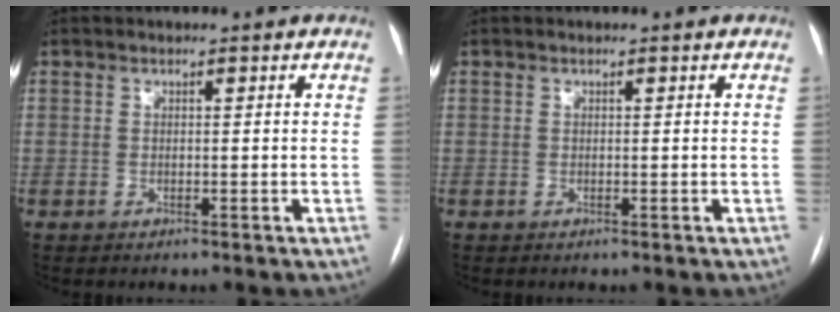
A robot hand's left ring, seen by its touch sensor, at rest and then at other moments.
{"total": 0.0}